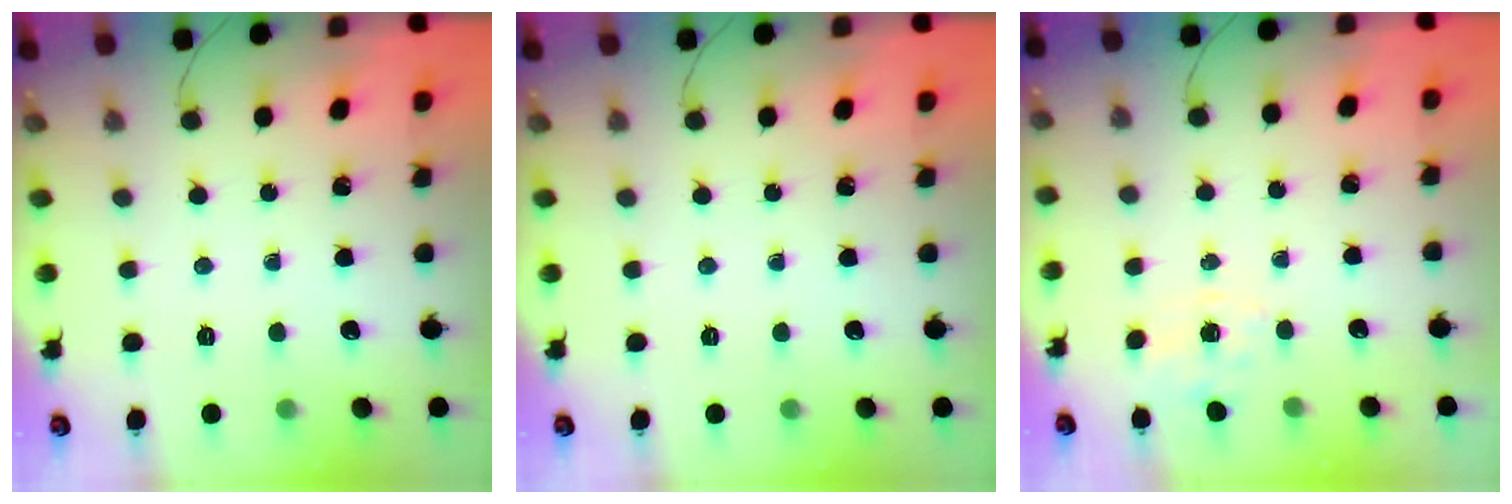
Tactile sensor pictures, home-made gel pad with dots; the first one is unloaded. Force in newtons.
{"total": 0.0}
{"total": 0.9, "press": 0.2, "slide": 0.9}